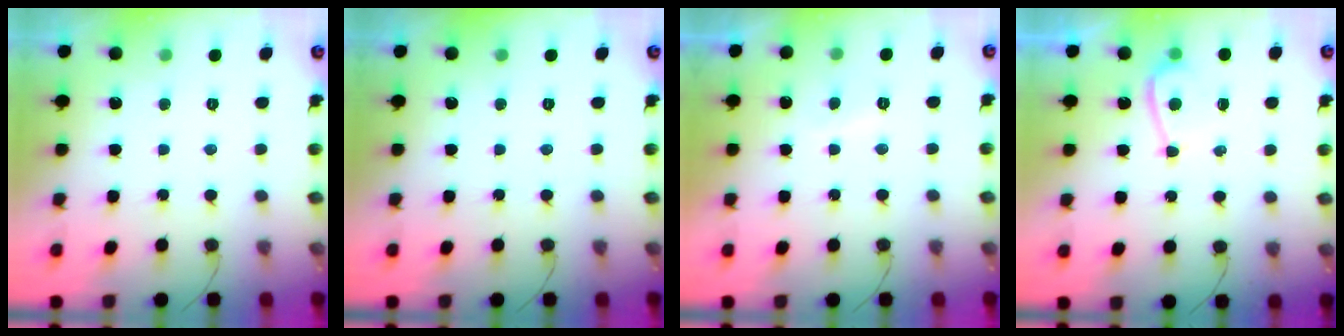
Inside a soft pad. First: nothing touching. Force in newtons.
{"total": 0.0}
{"total": 0.9, "press": 0.7, "slide": 0.6}
{"total": 5.5, "press": 5.3, "slide": 1.5}